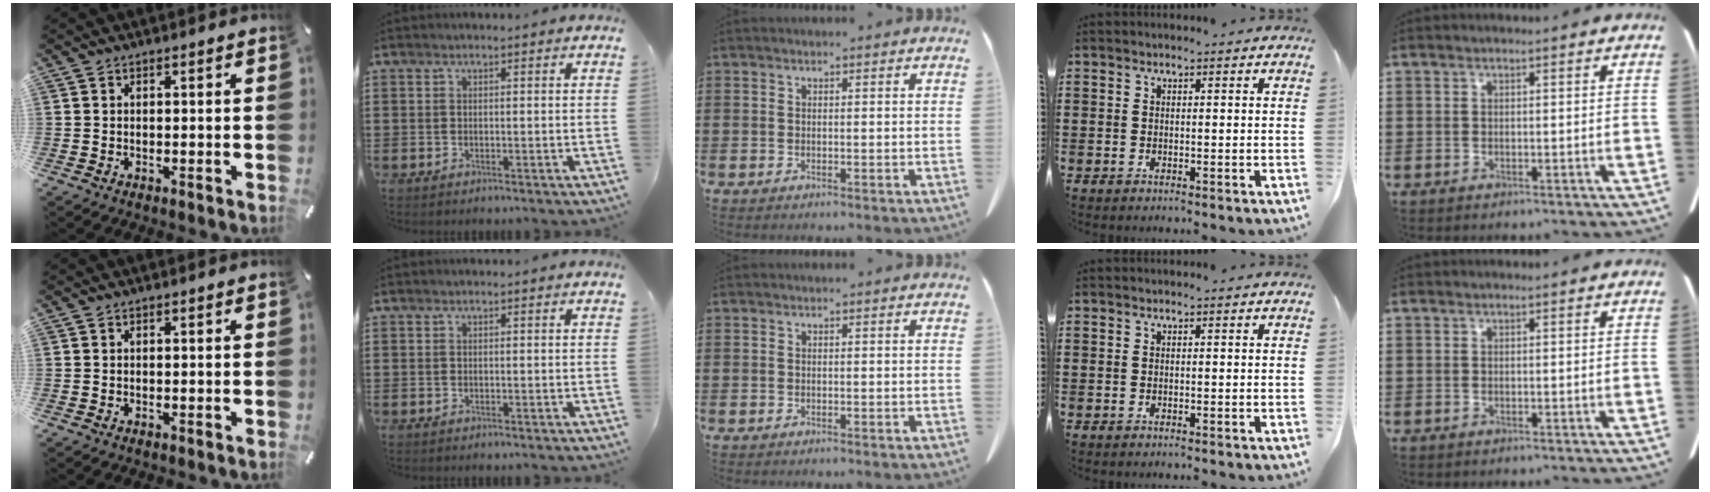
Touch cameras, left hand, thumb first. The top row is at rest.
{}